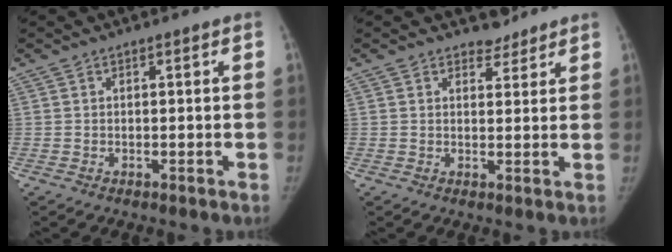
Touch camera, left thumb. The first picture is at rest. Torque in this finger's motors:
{"motor_torque": [0.03, -0.18, 0.27, -0.13, 0.01]}